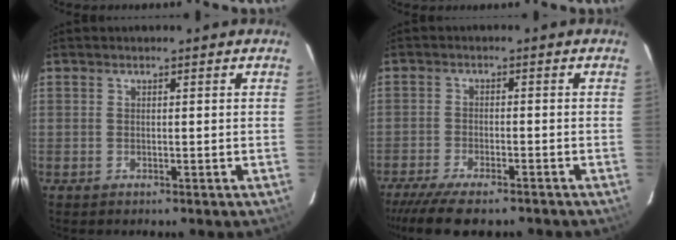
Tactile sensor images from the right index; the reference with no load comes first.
{"total": 10.5, "force": [-8.8, 2.2, 5.4], "torque": [-0.129, -0.033, -0.147]}